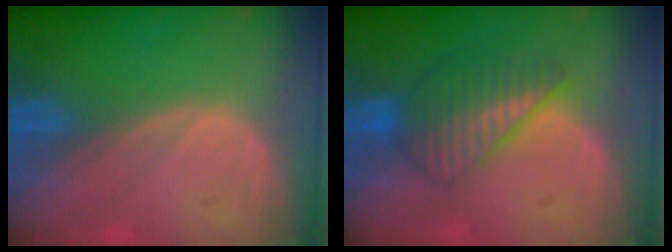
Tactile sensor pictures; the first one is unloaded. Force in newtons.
{"total": 6.3, "press": 6.1, "slide": 1.4}